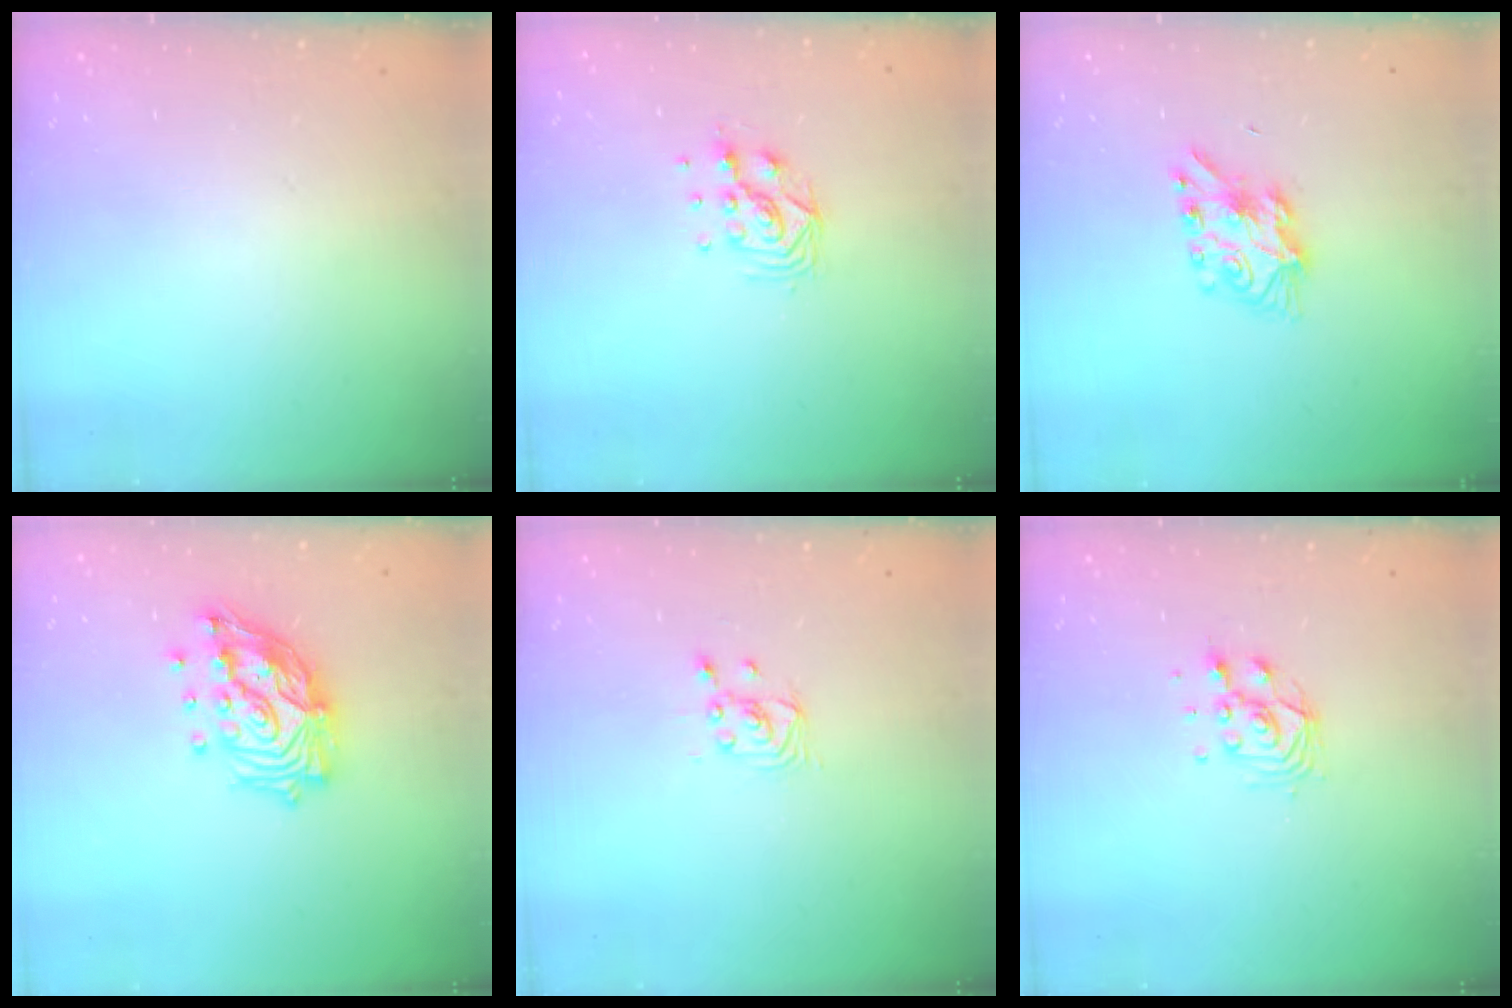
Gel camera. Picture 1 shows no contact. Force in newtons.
{"total": 8.8, "press": 8.8, "slide": 0.6}
{"total": 7.2, "press": 7.2, "slide": 0.2}
{"total": 16.7, "press": 16.6, "slide": 1.1}
{"total": 2.2, "press": 2.2, "slide": 0.2}
{"total": 7.4, "press": 7.4, "slide": 0.8}